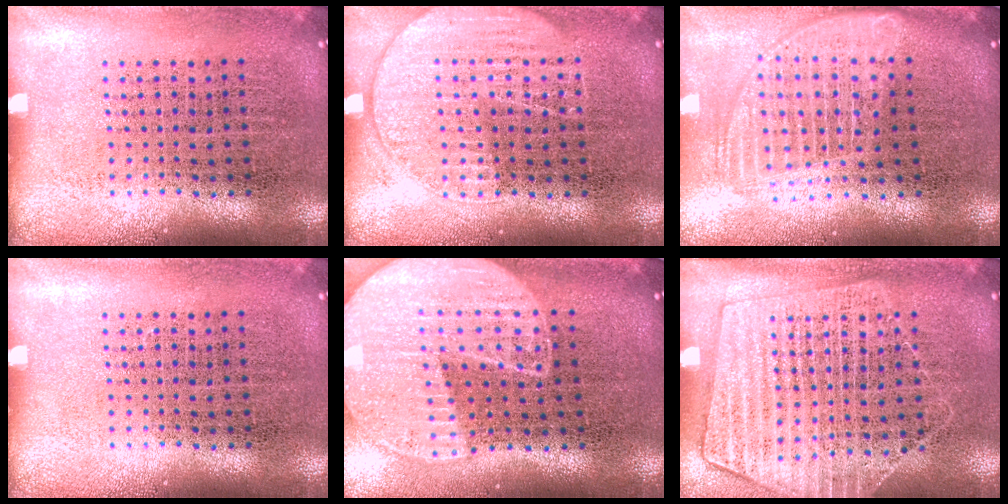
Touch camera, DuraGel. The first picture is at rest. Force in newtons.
{"total": 2.0, "press": 1.9, "slide": 0.3}
{"total": 1.8, "press": 1.5, "slide": 1.0}
{"total": 0.0}
{"total": 2.0, "press": 1.8, "slide": 0.8}
{"total": 1.4, "press": 1.4, "slide": 0.2}